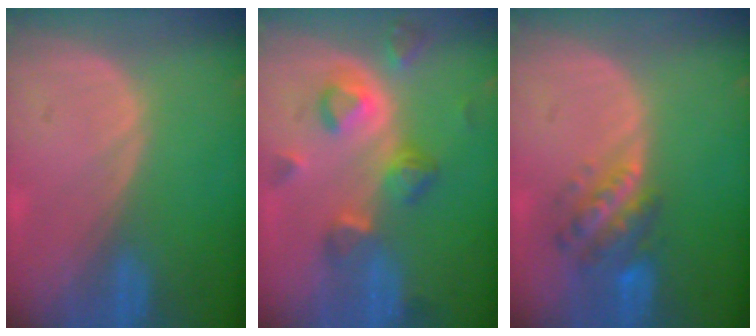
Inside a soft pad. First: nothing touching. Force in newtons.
{"total": 7.9, "press": 7.1, "slide": 3.4}
{"total": 5.9, "press": 5.7, "slide": 1.2}